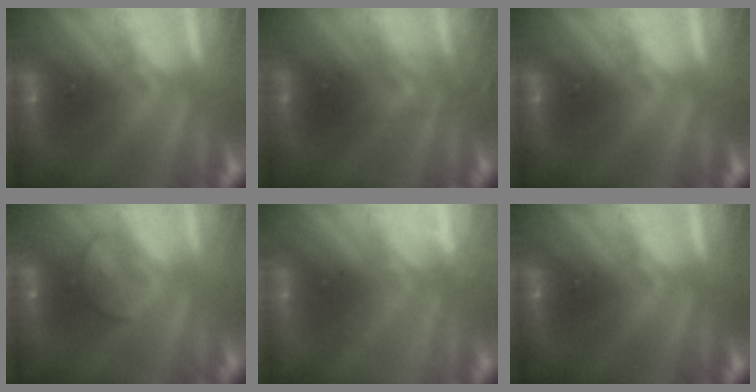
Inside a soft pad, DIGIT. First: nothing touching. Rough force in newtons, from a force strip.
{"total": 2.8}
{"total": 0.0}
{"total": 2.3}
{"total": 2.2}
{"total": 0.0}